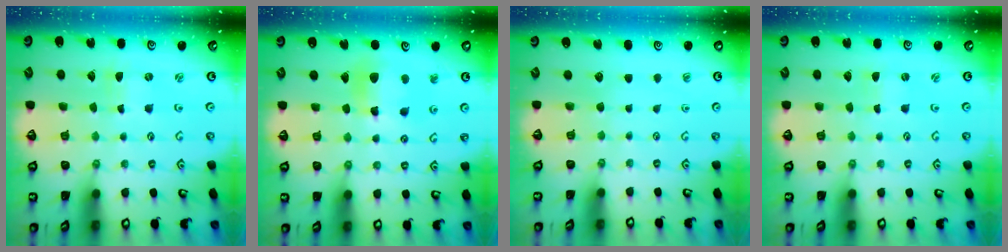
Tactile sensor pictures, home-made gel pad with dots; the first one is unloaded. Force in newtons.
{"total": 10.5, "press": 10.4, "slide": 1.4}
{"total": 0.0}
{"total": 0.0}